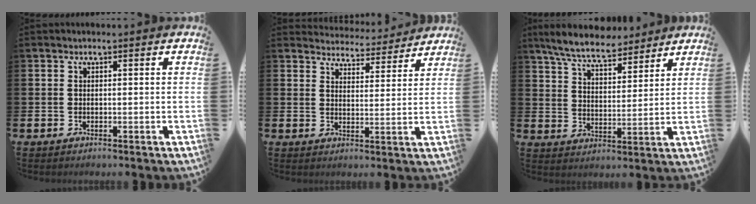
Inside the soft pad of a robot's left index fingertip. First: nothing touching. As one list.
[{"total": 4.4, "force": [4.3, 0.7, -0.1], "torque": [0.000, -0.041, 0.071]}, {"total": 7.6, "force": [7.0, 1.6, 2.5], "torque": [-0.075, -0.029, 0.127]}]